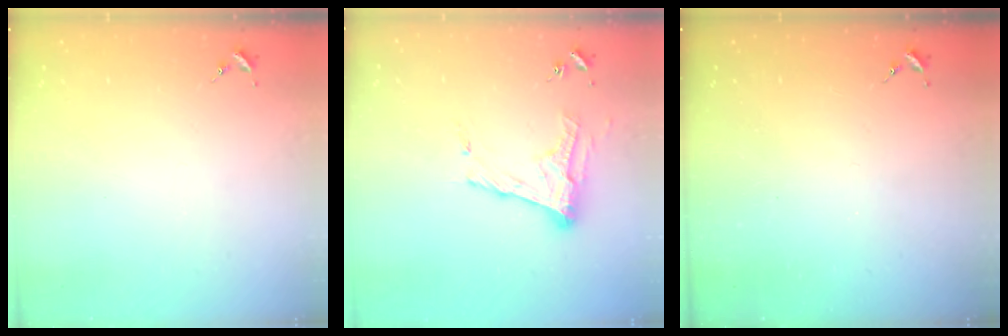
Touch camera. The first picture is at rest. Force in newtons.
{"total": 13.4, "press": 13.4, "slide": 0.5}
{"total": 0.0}